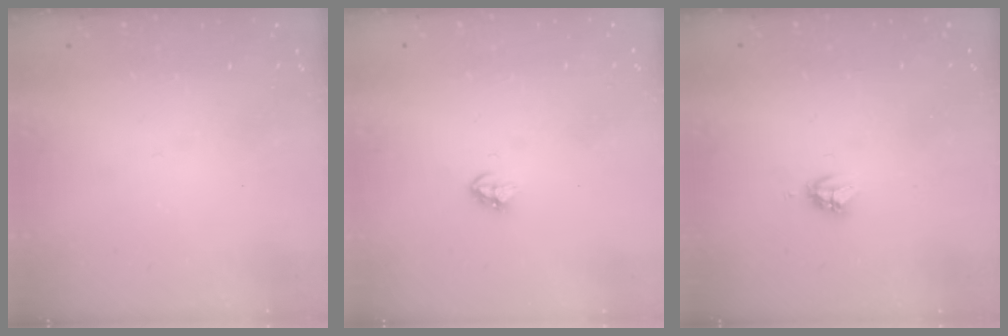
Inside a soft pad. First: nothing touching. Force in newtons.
{"total": 3.4, "press": 3.4, "slide": 0.3}
{"total": 3.2, "press": 3.2, "slide": 0.4}